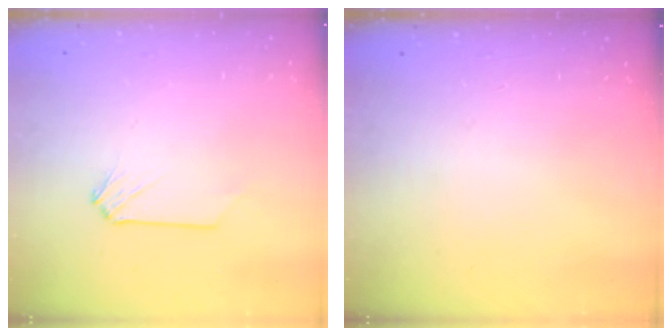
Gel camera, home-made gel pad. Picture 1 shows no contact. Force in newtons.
{"total": 0.0}